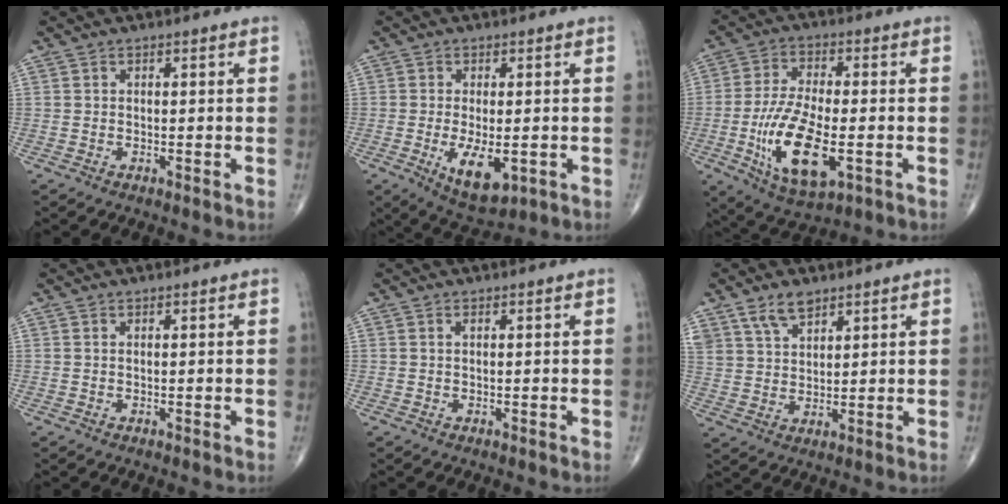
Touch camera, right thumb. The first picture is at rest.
{"total": 8.4, "force": [-2.1, 3.8, 7.1], "torque": [-0.112, -0.017, -0.023]}
{"total": 15.4, "force": [-4.0, 6.4, 13.5], "torque": [-0.261, -0.004, -0.063]}
{"total": 0.0}
{"total": 0.5, "force": [0.2, 0.2, 0.4], "torque": [-0.010, 0.004, 0.004]}
{"total": 4.9, "force": [3.4, 2.5, 2.5], "torque": [-0.038, -0.017, 0.070]}